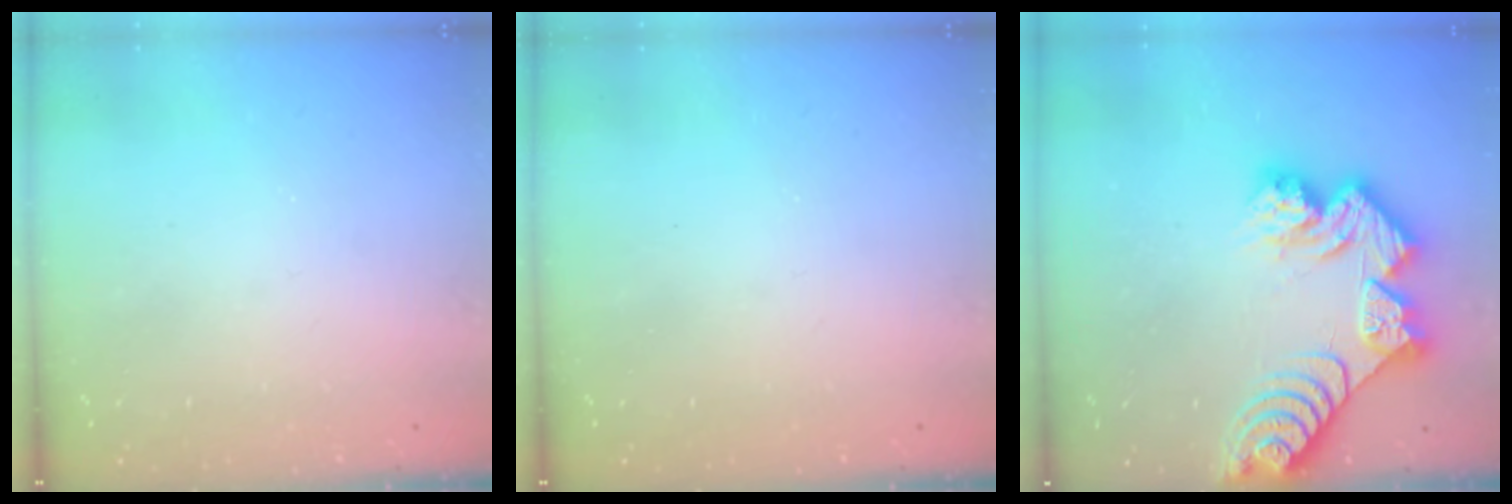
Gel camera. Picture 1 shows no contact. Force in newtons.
{"total": 0.0}
{"total": 15.1, "press": 15.0, "slide": 1.4}